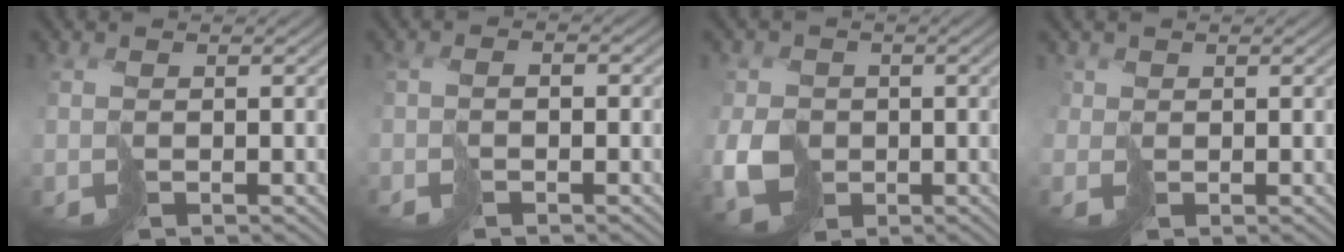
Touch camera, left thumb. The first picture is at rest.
{"total": 1.3, "force": [-0.7, 0.5, 1.0], "torque": [-0.020, 0.002, -0.016]}
{"total": 5.2, "force": [-1.3, 4.6, 2.3], "torque": [-0.059, -0.015, -0.029]}
{"total": 1.5, "force": [0.4, 1.5, -0.2], "torque": [0.001, -0.005, 0.007]}